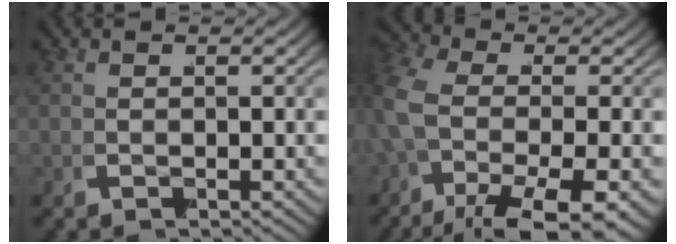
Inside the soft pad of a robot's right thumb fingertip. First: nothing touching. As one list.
[{"total": 8.3, "force": [-3.2, 4.1, 6.5], "torque": [-0.147, -0.034, -0.028]}]